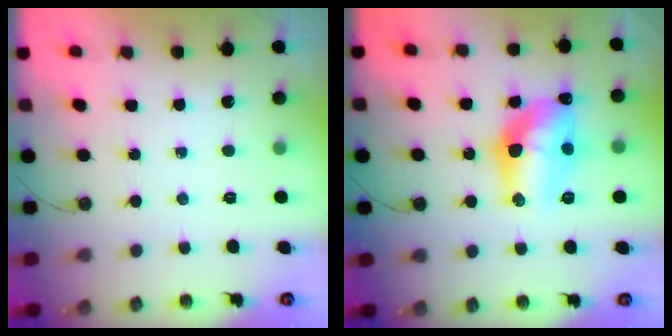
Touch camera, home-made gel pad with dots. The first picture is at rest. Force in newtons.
{"total": 13.6, "press": 13.5, "slide": 1.1}